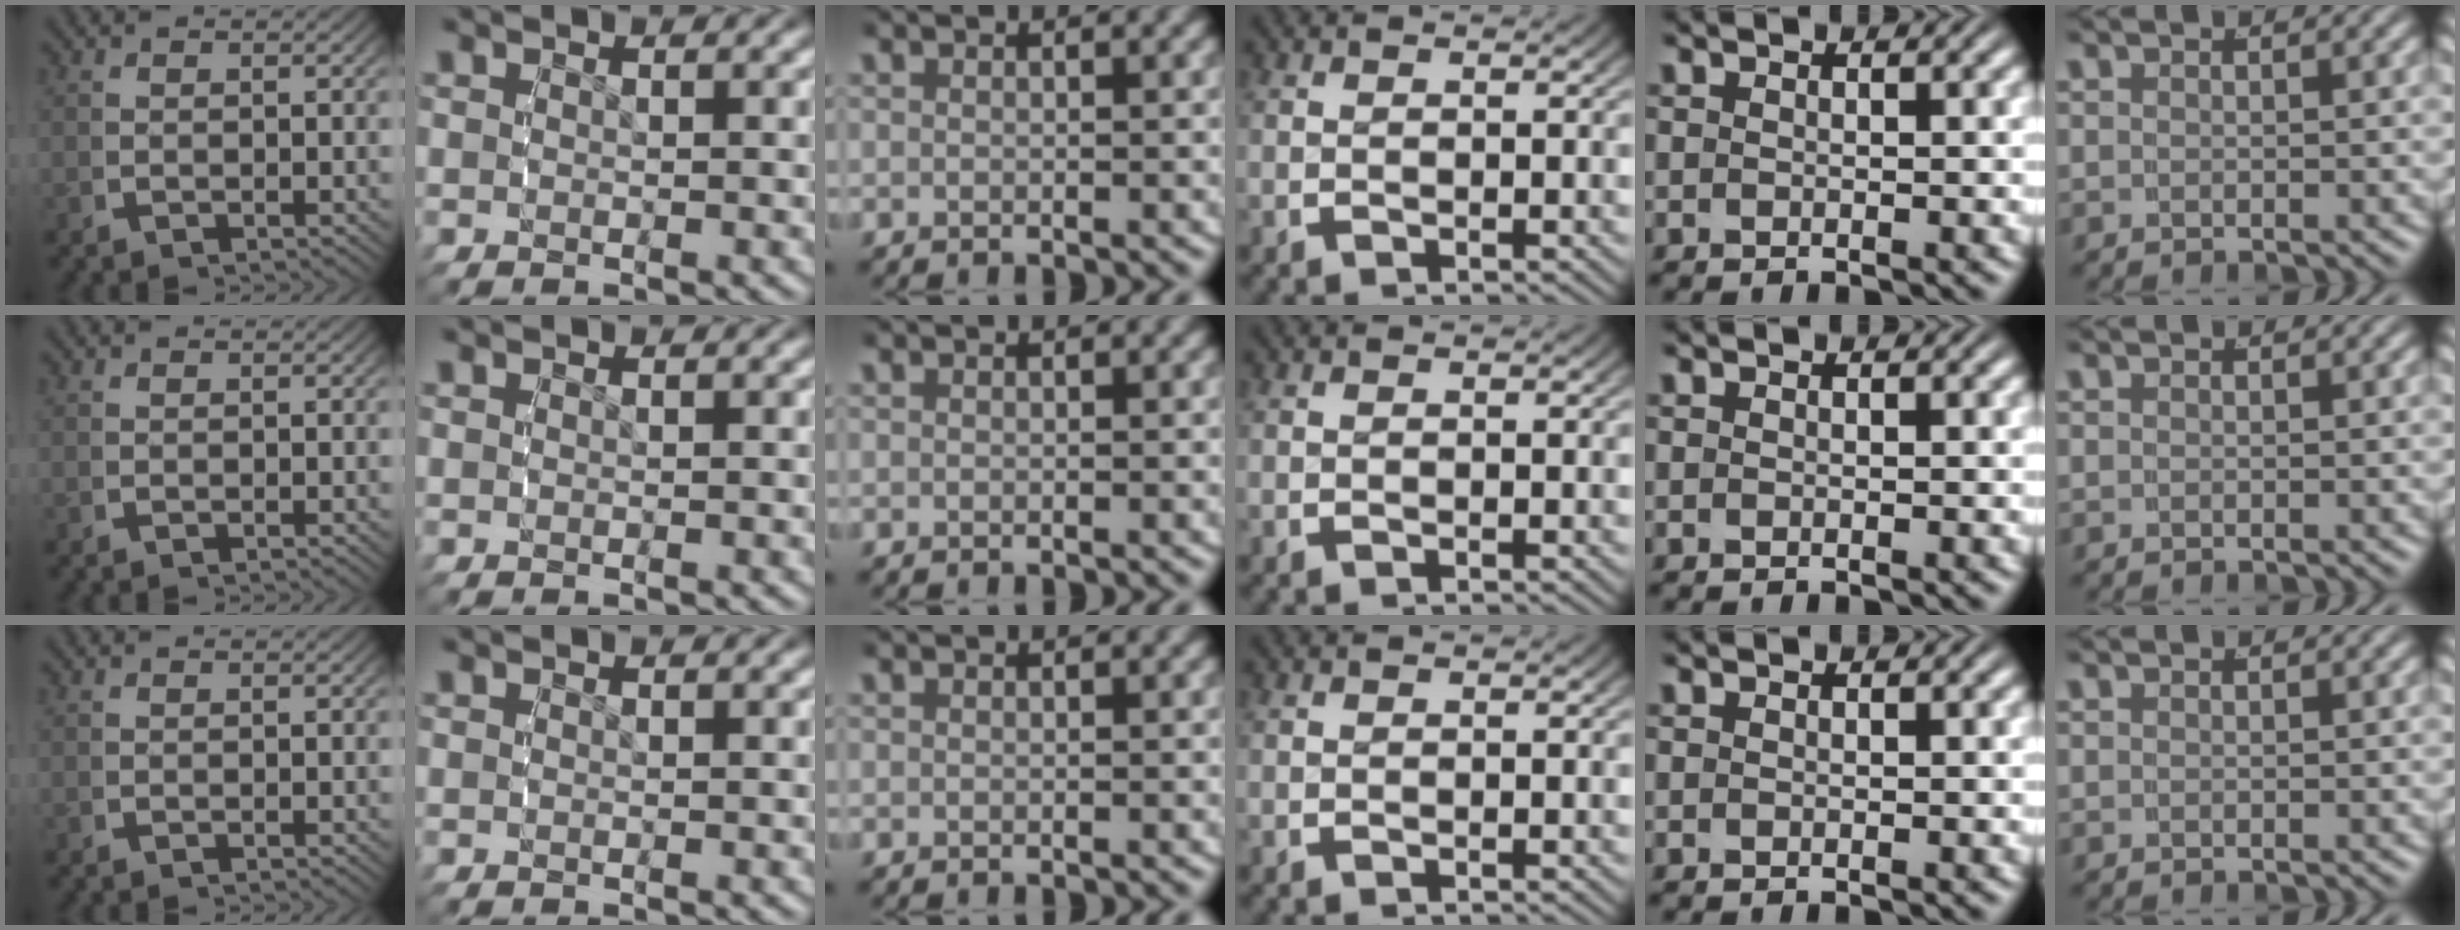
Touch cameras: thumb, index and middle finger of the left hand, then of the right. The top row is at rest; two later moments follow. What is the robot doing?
{"motion": "grasp_and_lifting", "object": "camera"}